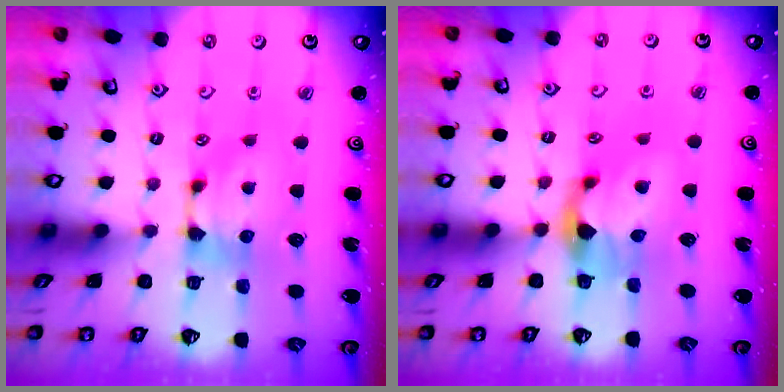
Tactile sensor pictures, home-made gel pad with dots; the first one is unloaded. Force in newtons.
{"total": 2.5, "press": 2.1, "slide": 1.4}